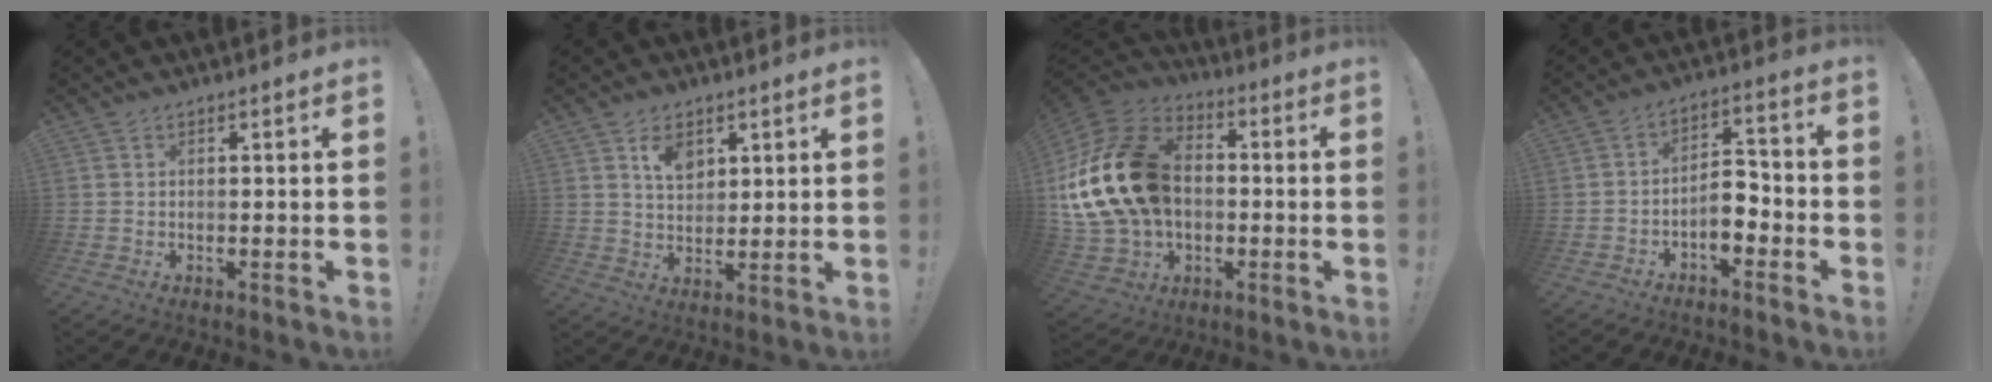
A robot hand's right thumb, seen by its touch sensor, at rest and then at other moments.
{"total": 6.8, "force": [3.5, 4.4, 3.8], "torque": [-0.060, -0.009, 0.063]}
{"total": 24.6, "force": [1.0, 17.7, 17.0], "torque": [-0.325, 0.020, 0.032]}
{"total": 7.2, "force": [-3.4, 3.7, 5.1], "torque": [-0.080, 0.015, -0.060]}